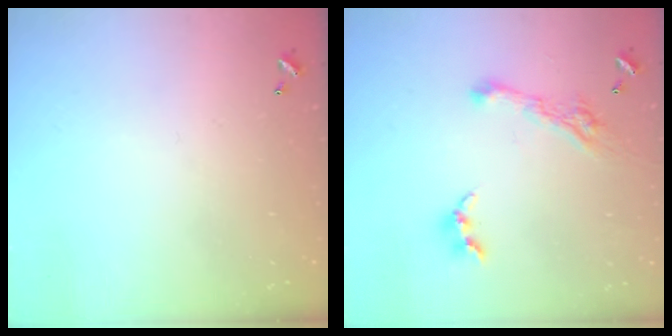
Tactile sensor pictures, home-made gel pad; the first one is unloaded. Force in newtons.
{"total": 7.0, "press": 6.9, "slide": 1.1}